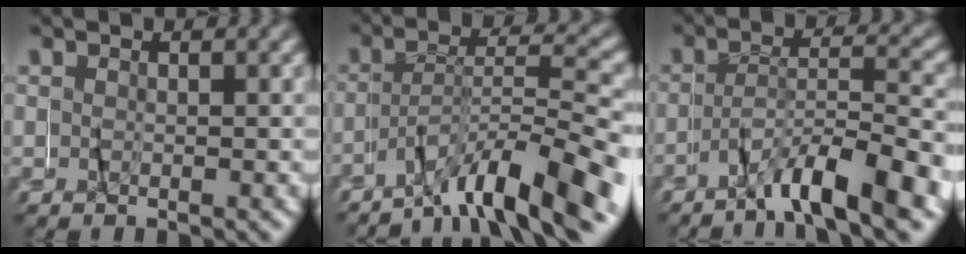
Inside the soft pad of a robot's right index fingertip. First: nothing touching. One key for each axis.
{"total": 7.4, "fx": -6.0, "fy": -0.4, "fz": 4.3, "tx": -0.076, "ty": 0.001, "tz": -0.100}
{"total": 6.5, "fx": -5.5, "fy": -0.1, "fz": 3.3, "tx": -0.059, "ty": 0.003, "tz": -0.097}